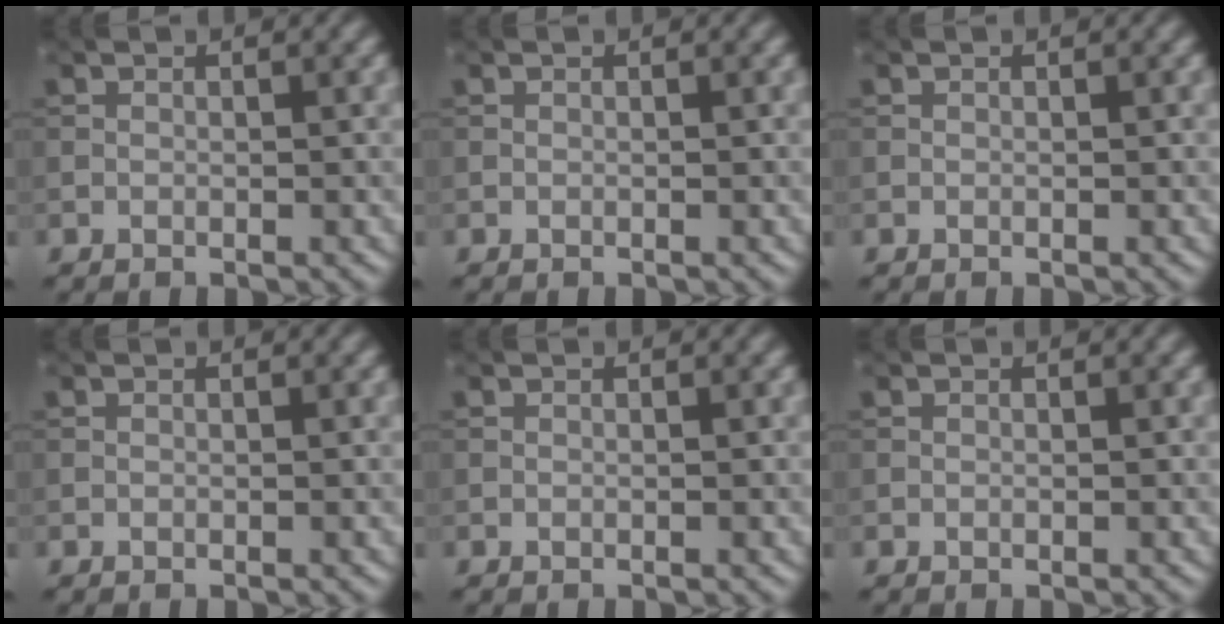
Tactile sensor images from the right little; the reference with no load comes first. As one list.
[{"total": 0.0}, {"total": 0.0}, {"total": 0.0}, {"total": 0.0}, {"total": 0.0}]